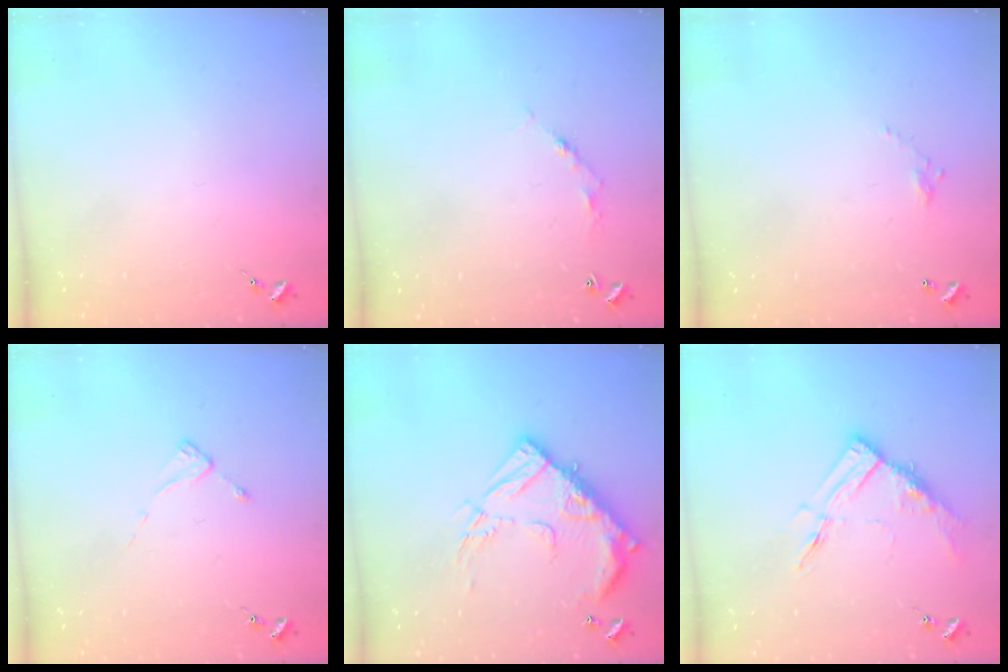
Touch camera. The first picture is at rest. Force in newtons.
{"total": 4.1, "press": 4.1, "slide": 0.3}
{"total": 4.0, "press": 4.0, "slide": 0.2}
{"total": 2.4, "press": 2.4, "slide": 0.3}
{"total": 17.8, "press": 17.7, "slide": 1.9}
{"total": 11.9, "press": 11.9, "slide": 0.6}